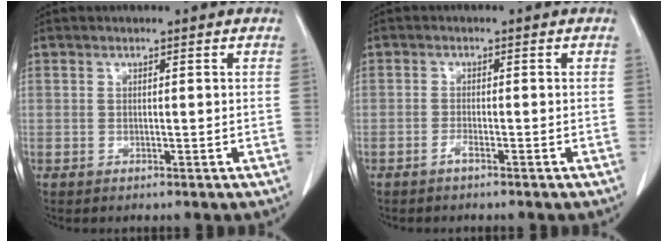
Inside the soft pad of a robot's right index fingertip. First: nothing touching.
{"total": 1.1, "force": [-0.9, 0.0, 0.6], "torque": [-0.015, 0.001, -0.018]}